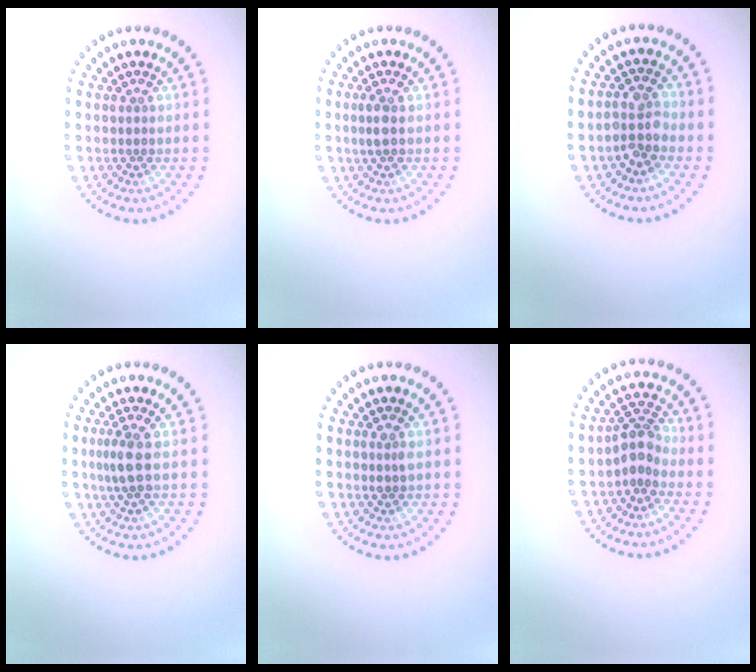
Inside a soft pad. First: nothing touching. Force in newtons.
{"total": 1.2, "press": 1.2, "slide": 0.5}
{"total": 2.6, "press": 2.2, "slide": 1.3}
{"total": 2.0, "press": 1.6, "slide": 1.2}
{"total": 0.7, "press": 0.7, "slide": 0.1}
{"total": 2.6, "press": 2.0, "slide": 1.6}